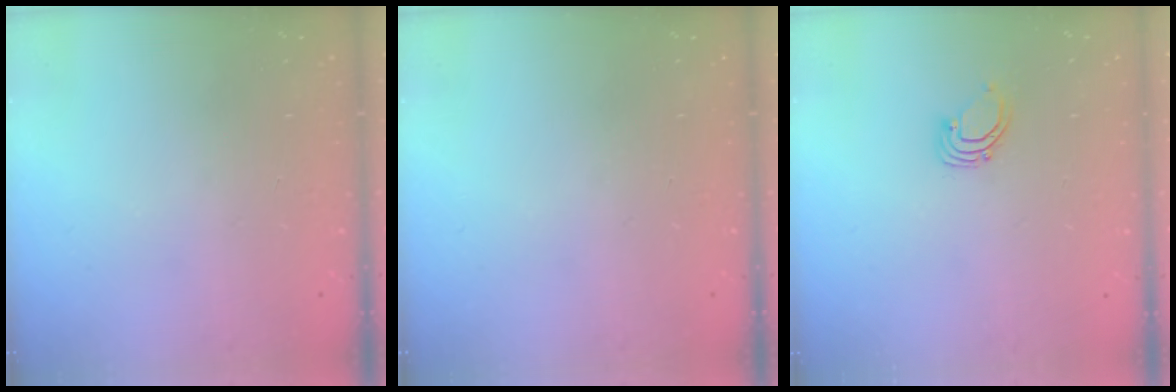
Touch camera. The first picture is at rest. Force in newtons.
{"total": 0.0}
{"total": 2.7, "press": 2.7, "slide": 0.2}